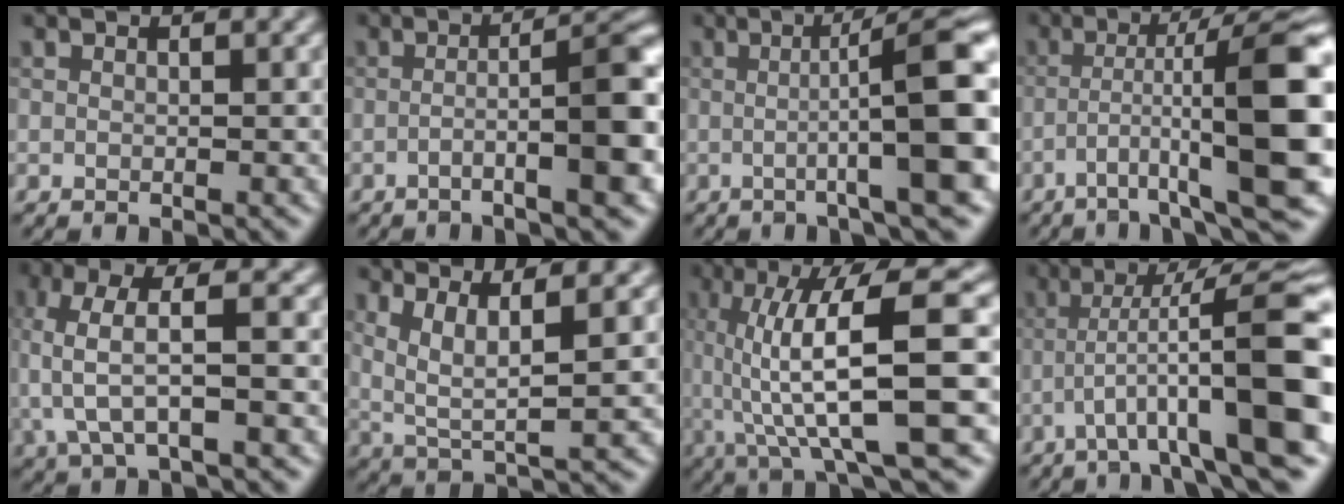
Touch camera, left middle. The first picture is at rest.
{"total": 7.4, "force": [-2.1, 1.4, 7.0], "torque": [-0.097, 0.009, -0.048]}
{"total": 11.2, "force": [-0.3, 2.1, 11.0], "torque": [-0.130, 0.000, -0.010]}
{"total": 12.0, "force": [-2.6, 2.0, 11.5], "torque": [-0.166, 0.014, -0.039]}
{"total": 5.9, "force": [-0.3, 2.2, 5.5], "torque": [-0.120, 0.003, -0.012]}
{"total": 4.9, "force": [1.6, 1.4, 4.5], "torque": [-0.091, -0.015, 0.030]}
{"total": 11.8, "force": [0.1, 2.7, 11.5], "torque": [-0.180, 0.005, 0.002]}
{"total": 11.5, "force": [-2.7, 2.1, 11.0], "torque": [-0.162, 0.019, -0.043]}